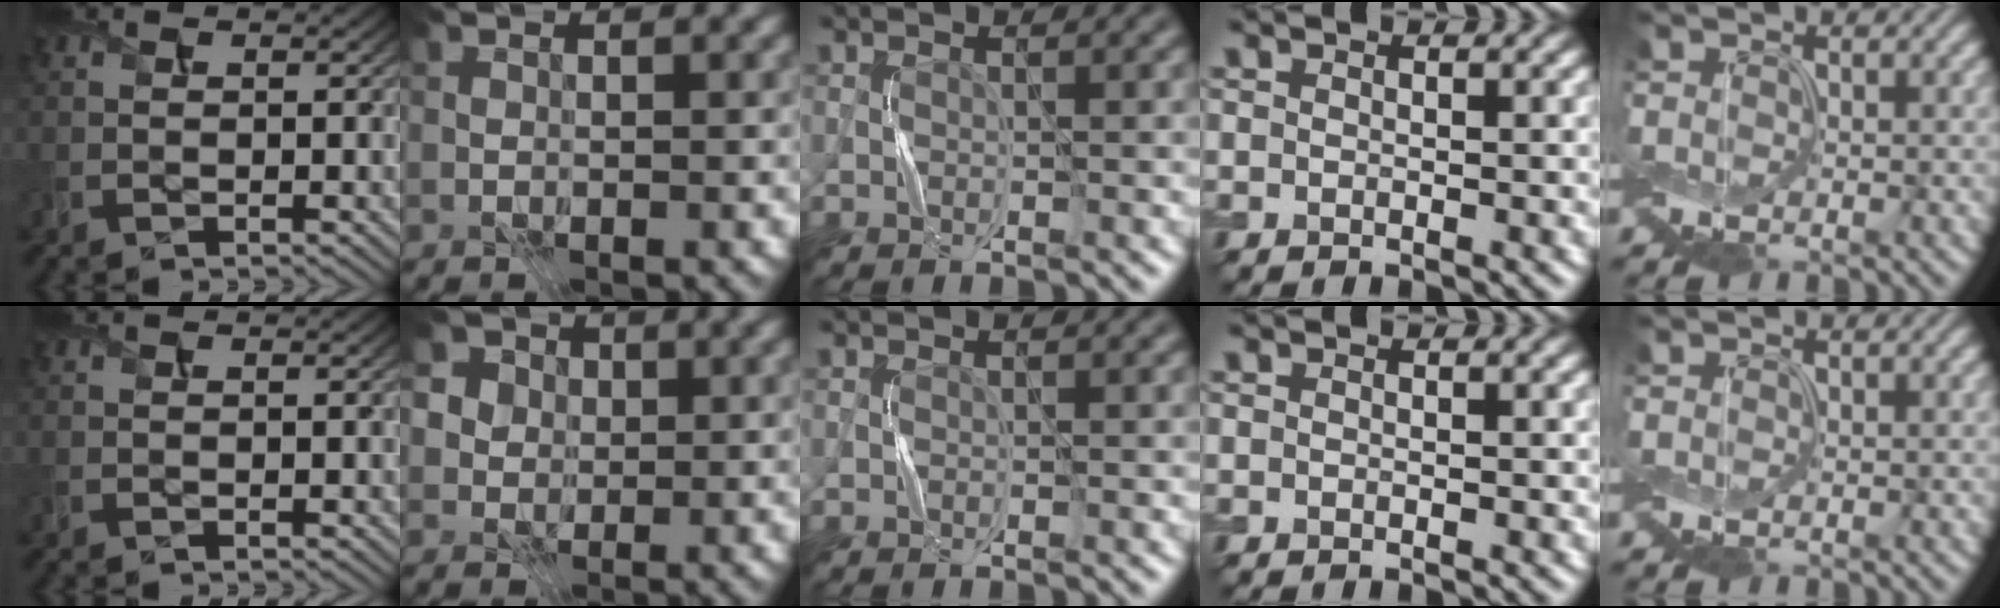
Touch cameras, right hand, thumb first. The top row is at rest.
{"index": {"total": 6.7, "force": [2.8, 5.4, 2.7], "torque": [-0.050, 0.012, 0.029]}}